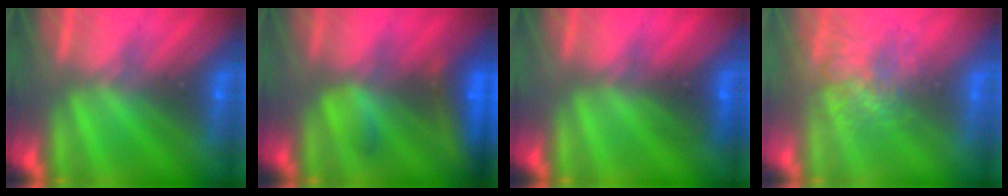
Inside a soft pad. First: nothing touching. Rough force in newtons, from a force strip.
{"total": 9.2}
{"total": 2.5}
{"total": 3.8}